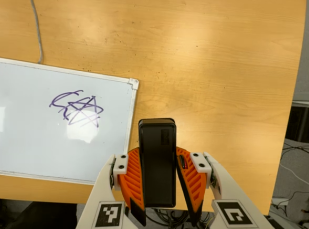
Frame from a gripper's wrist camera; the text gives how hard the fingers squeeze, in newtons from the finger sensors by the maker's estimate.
{"total": 7.5, "left": 6.1, "right": 8.9}